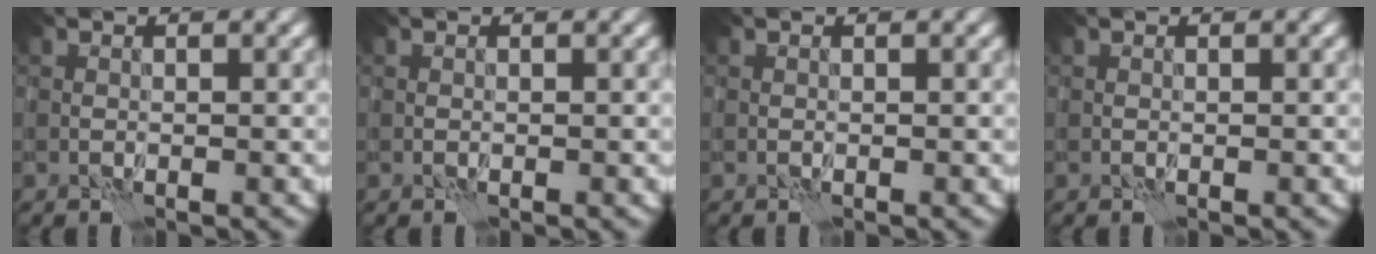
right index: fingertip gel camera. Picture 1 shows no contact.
{"total": 0.0}
{"total": 0.0}
{"total": 0.0}